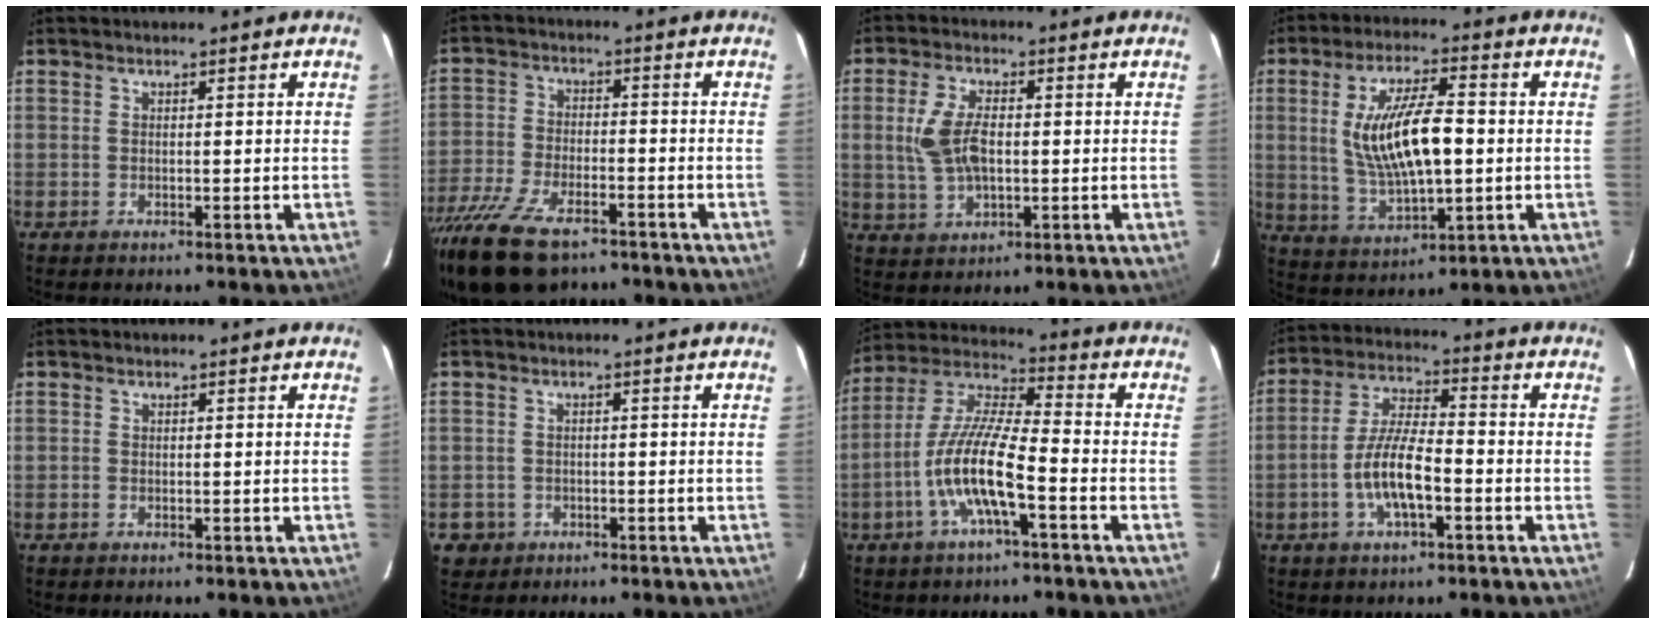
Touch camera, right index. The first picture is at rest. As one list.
[{"total": 16.3, "force": [-11.8, 6.7, 9.0], "torque": [-0.207, -0.037, -0.216]}, {"total": 8.5, "force": [0.3, 4.6, 7.1], "torque": [-0.148, 0.003, 0.013]}, {"total": 14.0, "force": [0.5, 5.0, 13.0], "torque": [-0.248, -0.002, 0.023]}, {"total": 0.0}, {"total": 4.0, "force": [-1.3, 3.7, 0.6], "torque": [-0.024, 0.010, -0.013]}, {"total": 12.2, "force": [-4.8, 2.2, 11.1], "torque": [-0.228, 0.002, -0.096]}, {"total": 9.2, "force": [-3.3, 2.8, 8.1], "torque": [-0.167, 0.005, -0.060]}]